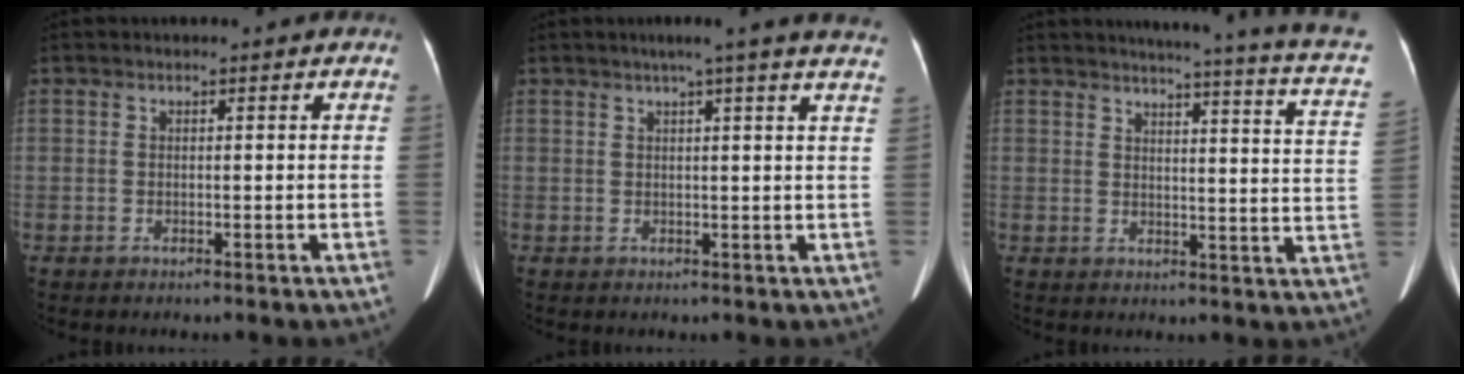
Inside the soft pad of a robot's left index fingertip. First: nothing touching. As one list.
[{"total": 11.3, "force": [9.1, -0.7, 6.7], "torque": [-0.091, 0.010, 0.092]}, {"total": 18.5, "force": [15.7, -0.7, 9.8], "torque": [-0.136, -0.058, 0.165]}]